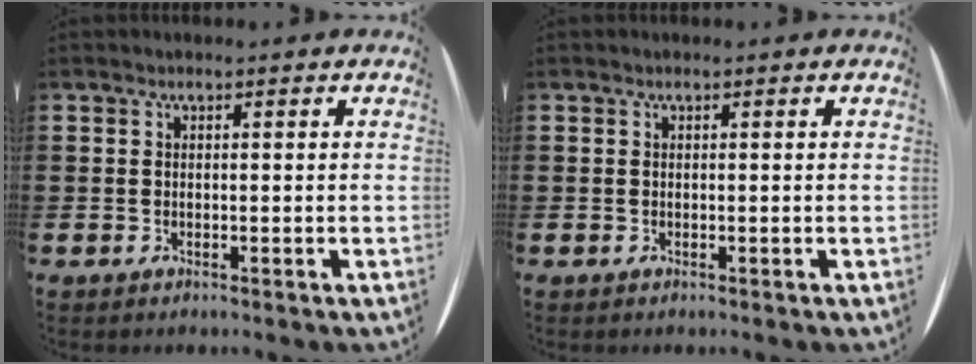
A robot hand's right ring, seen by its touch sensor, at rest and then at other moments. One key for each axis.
{"total": 0.0}